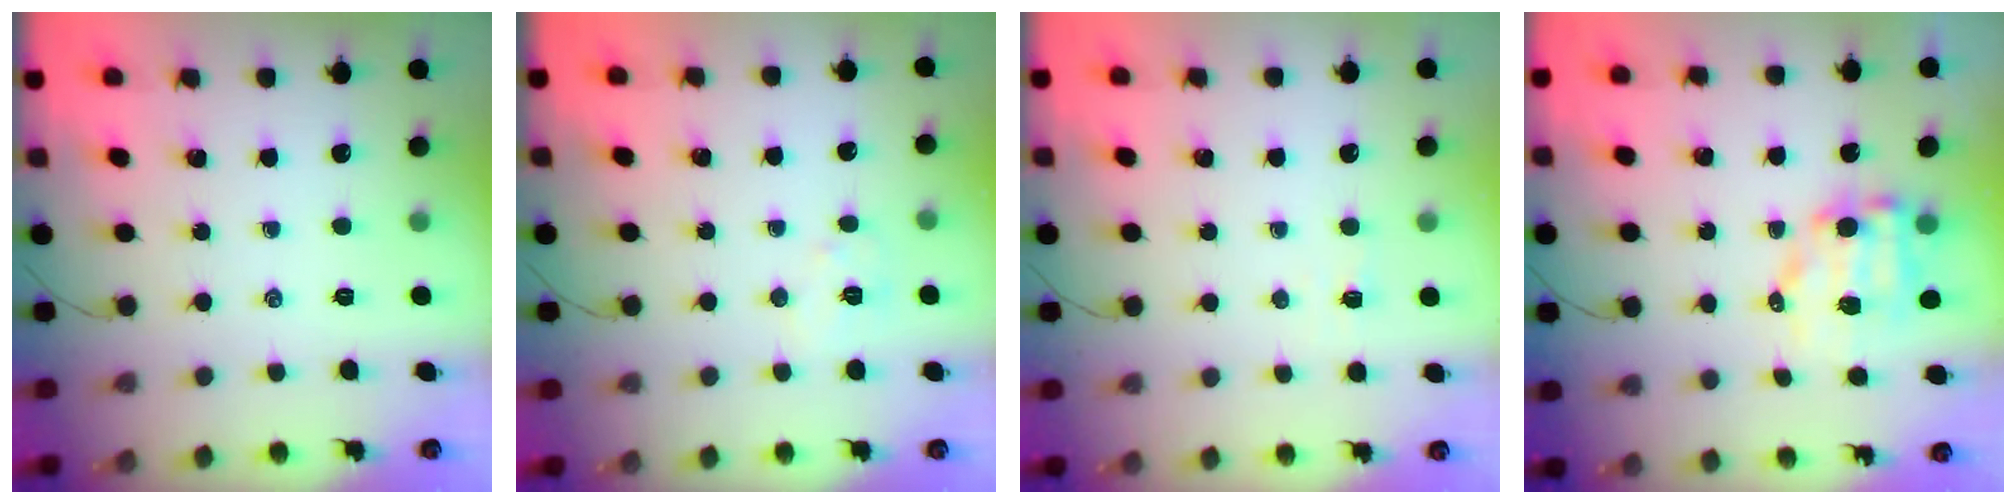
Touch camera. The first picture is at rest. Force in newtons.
{"total": 4.9, "press": 4.9, "slide": 0.7}
{"total": 1.2, "press": 1.1, "slide": 0.5}
{"total": 8.4, "press": 8.2, "slide": 1.7}